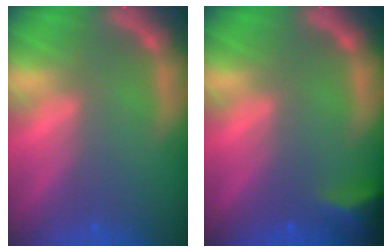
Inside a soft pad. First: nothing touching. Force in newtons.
{"total": 3.5}